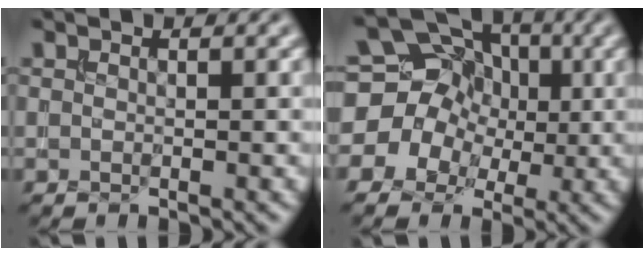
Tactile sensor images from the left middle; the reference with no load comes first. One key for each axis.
{"total": 12.6, "fx": 1.3, "fy": 11.2, "fz": 5.7, "tx": -0.121, "ty": 0.051, "tz": -0.016}